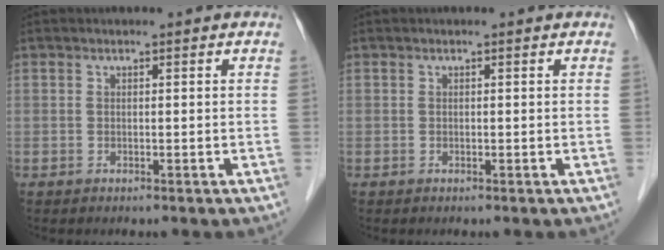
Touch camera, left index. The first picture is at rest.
{"total": 0.0}